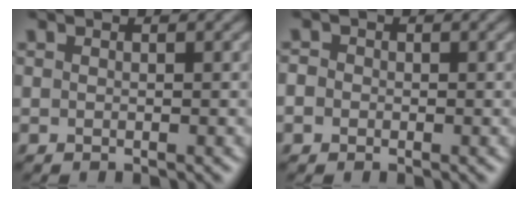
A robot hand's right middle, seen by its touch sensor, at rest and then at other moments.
{"total": 1.3, "force": [-0.2, 1.2, 0.4], "torque": [-0.006, -0.002, -0.008]}